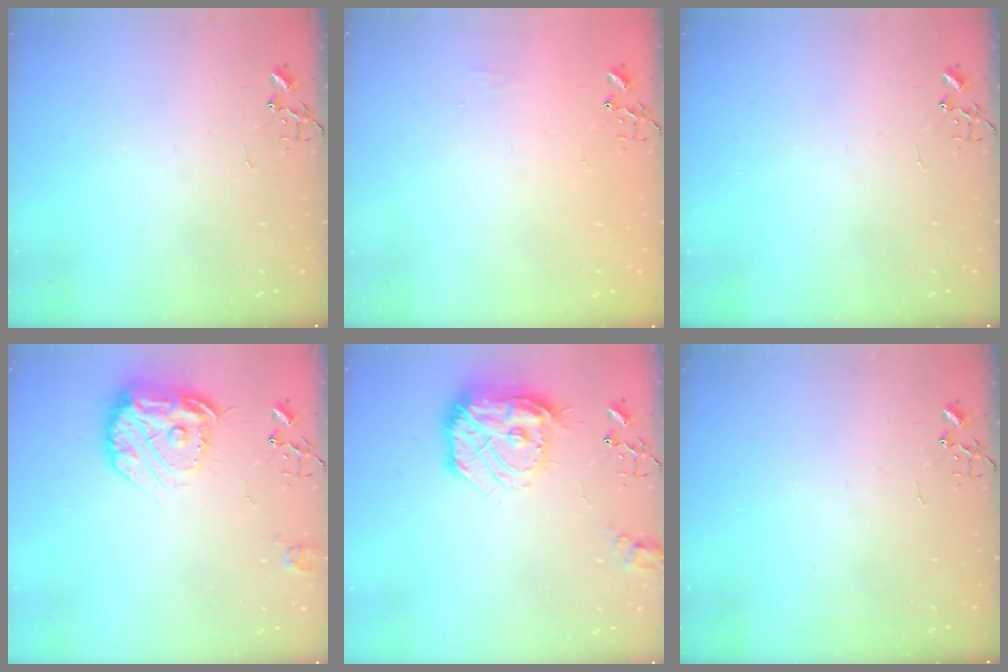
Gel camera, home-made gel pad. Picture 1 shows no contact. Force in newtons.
{"total": 4.6, "press": 4.6, "slide": 0.7}
{"total": 0.0}
{"total": 17.2, "press": 17.1, "slide": 1.4}
{"total": 18.7, "press": 18.6, "slide": 1.8}
{"total": 0.0}